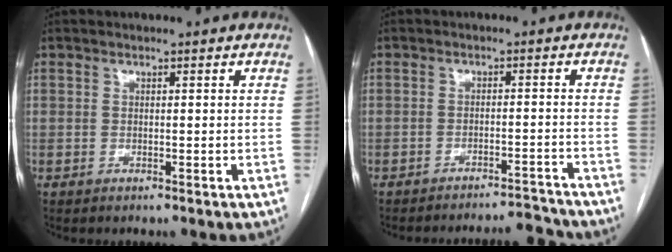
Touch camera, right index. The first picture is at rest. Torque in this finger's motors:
{"motor_torque": [0.18, -0.17, 0.43, 0.04]}